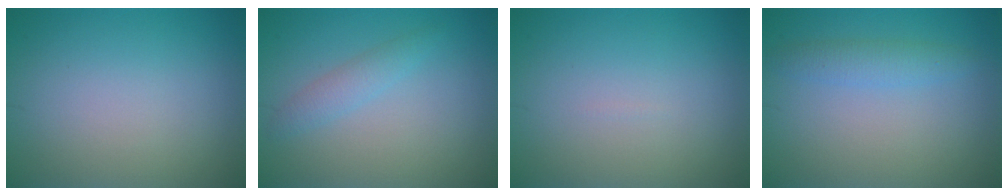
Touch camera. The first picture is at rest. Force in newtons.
{"total": 1.7, "press": 1.7, "slide": 0.1}
{"total": 0.0}
{"total": 2.0, "press": 2.0, "slide": 0.1}